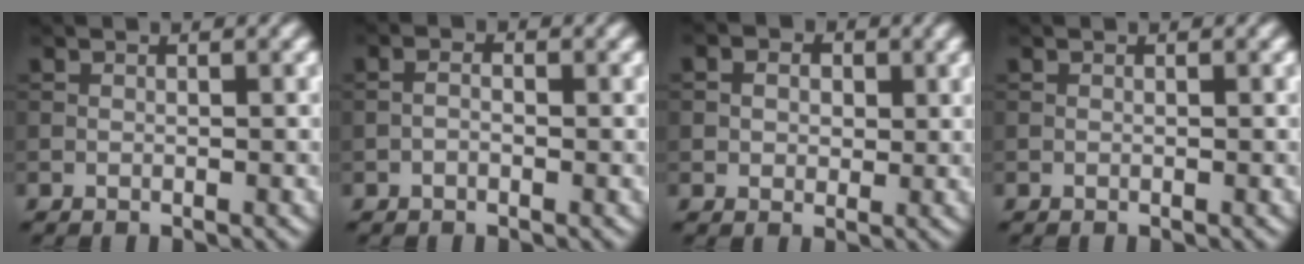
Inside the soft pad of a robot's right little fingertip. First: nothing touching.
{"total": 1.1, "force": [-0.4, 0.6, 0.8], "torque": [-0.013, -0.002, -0.014]}
{"total": 3.3, "force": [1.0, 2.6, 1.6], "torque": [-0.025, 0.004, -0.003]}
{"total": 0.0}